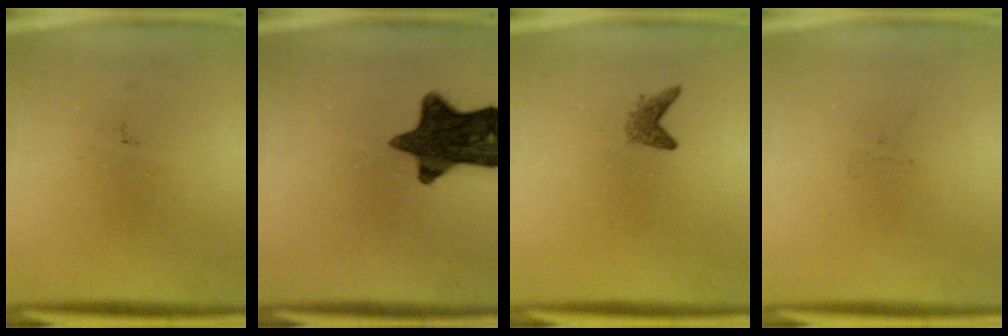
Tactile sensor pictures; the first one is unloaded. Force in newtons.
{"total": 13.3}
{"total": 1.4}
{"total": 0.0}